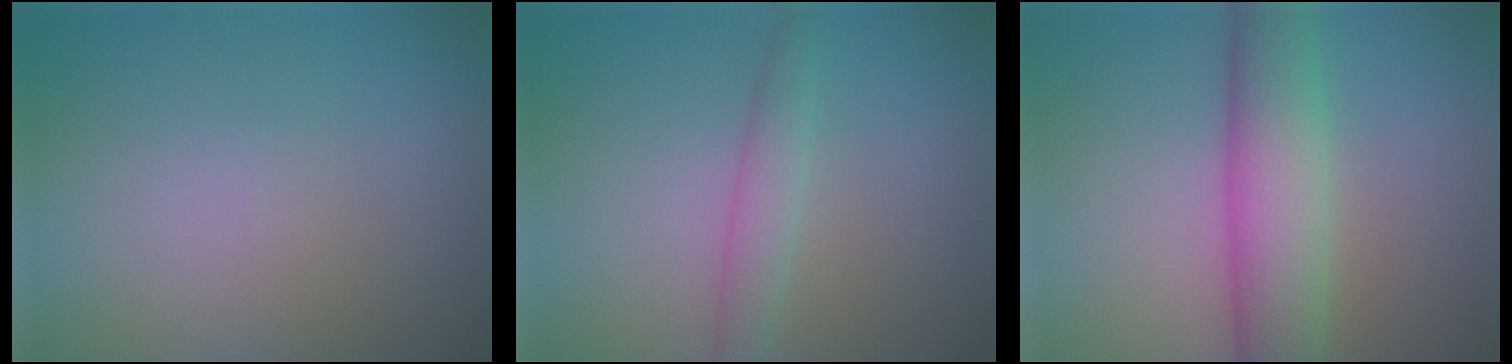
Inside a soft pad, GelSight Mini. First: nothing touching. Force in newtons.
{"total": 2.2, "press": 2.2, "slide": 0.0}
{"total": 7.4, "press": 7.4, "slide": 0.3}